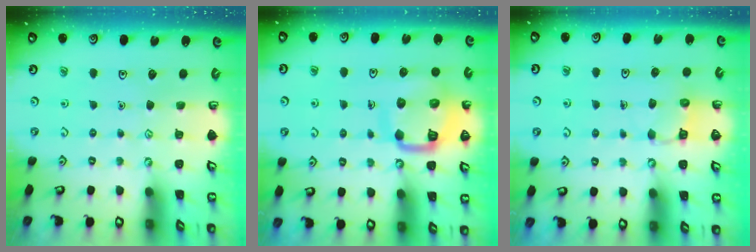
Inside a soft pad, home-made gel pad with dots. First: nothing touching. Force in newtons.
{"total": 12.6, "press": 12.6, "slide": 1.4}
{"total": 6.3, "press": 6.2, "slide": 0.4}